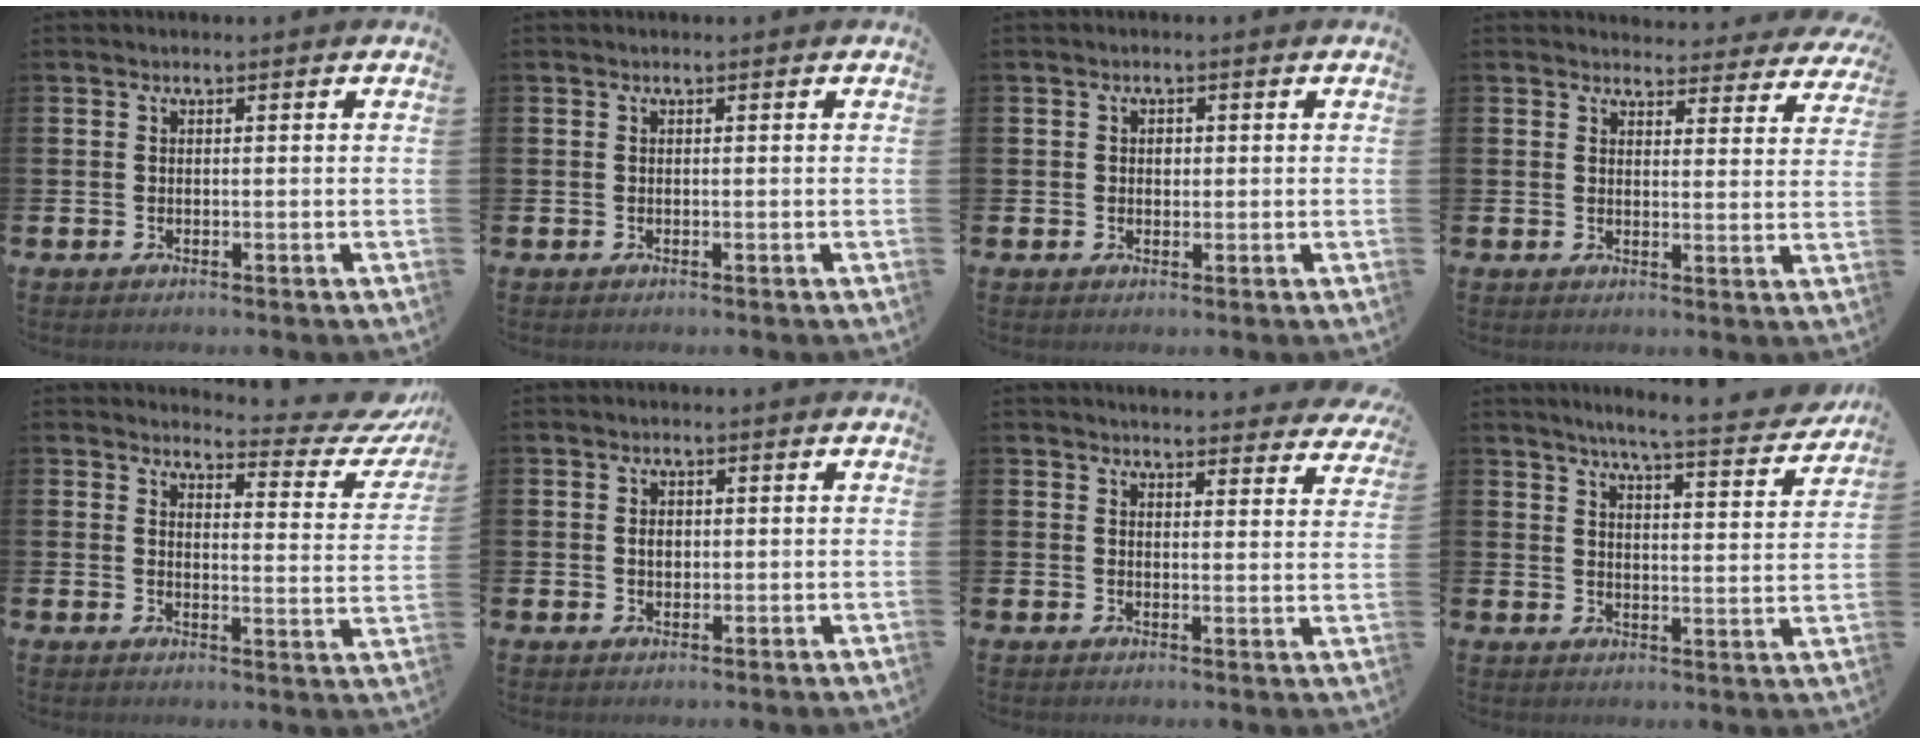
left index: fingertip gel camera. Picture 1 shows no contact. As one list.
[{"total": 0.0}, {"total": 1.2, "force": [0.2, 1.0, 0.6], "torque": [-0.003, 0.004, 0.001]}, {"total": 3.7, "force": [3.6, 0.9, 0.0], "torque": [0.006, -0.029, 0.060]}, {"total": 4.1, "force": [3.8, 1.1, 1.3], "torque": [-0.015, -0.041, 0.053]}, {"total": 1.6, "force": [0.2, 1.2, 1.0], "torque": [-0.005, 0.001, -0.001]}, {"total": 3.9, "force": [3.9, 0.4, 0.1], "torque": [-0.001, -0.026, 0.069]}, {"total": 6.2, "force": [5.9, -0.1, 2.1], "torque": [-0.048, -0.041, 0.097]}]